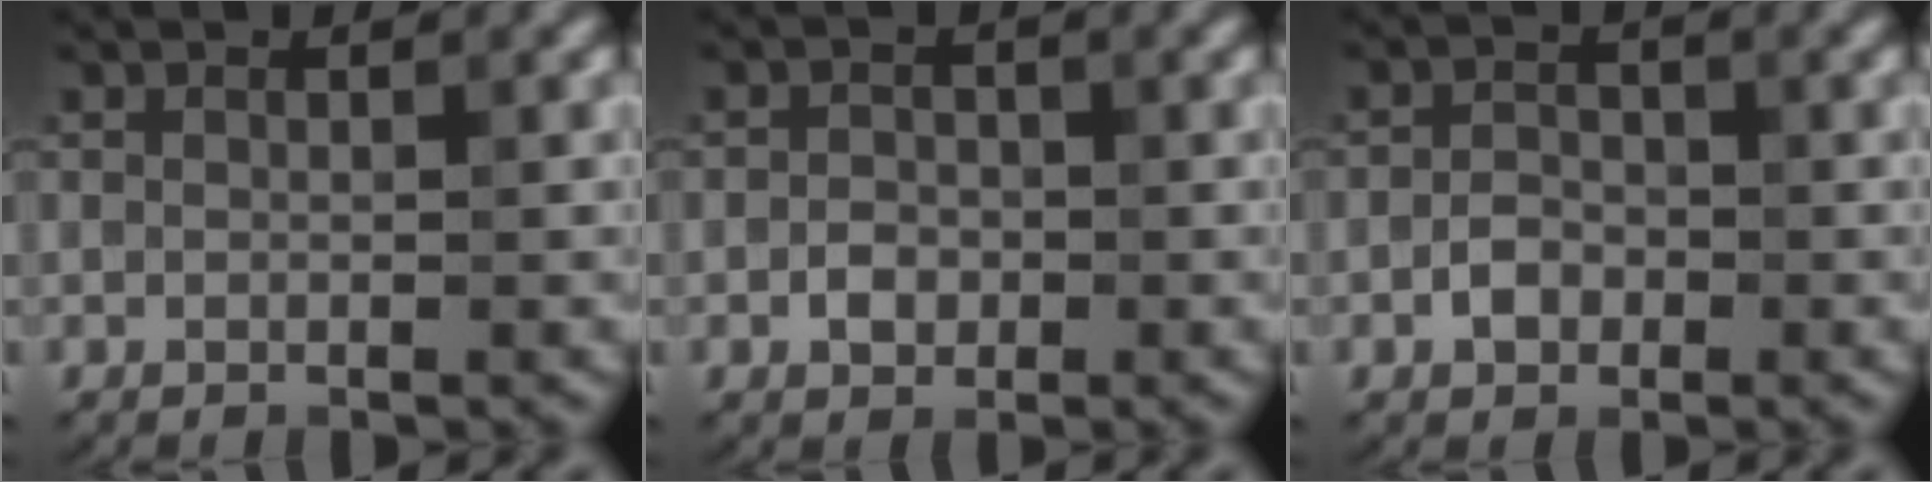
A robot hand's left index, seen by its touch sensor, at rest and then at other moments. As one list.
[{"total": 1.7, "force": [-0.6, 1.3, 0.9], "torque": [-0.011, 0.001, -0.014]}, {"total": 2.0, "force": [-0.9, 1.5, 1.0], "torque": [-0.014, 0.004, -0.020]}]